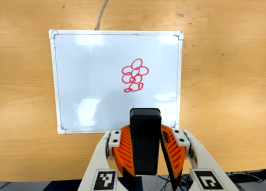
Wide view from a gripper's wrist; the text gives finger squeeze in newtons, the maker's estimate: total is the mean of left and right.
{"total": 8.8, "left": 6.8, "right": 10.8}